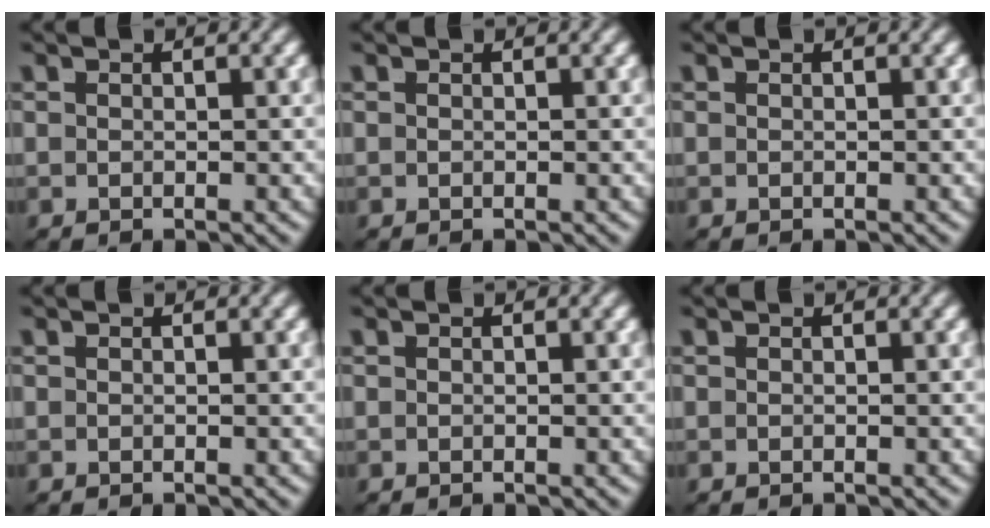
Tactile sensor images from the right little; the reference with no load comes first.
{"total": 0.0}
{"total": 0.0}
{"total": 0.0}
{"total": 0.0}
{"total": 0.0}